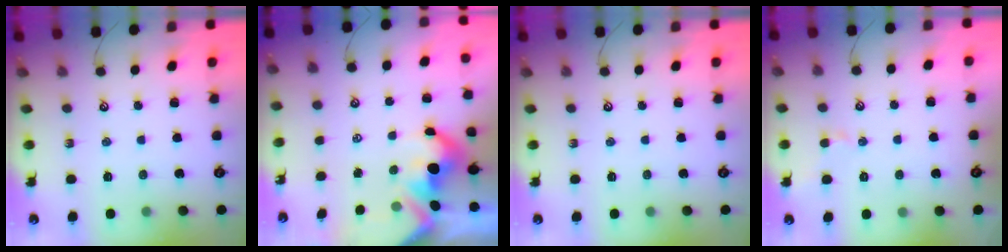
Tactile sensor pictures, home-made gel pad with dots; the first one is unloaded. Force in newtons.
{"total": 5.5, "press": 5.4, "slide": 1.2}
{"total": 0.0}
{"total": 0.5, "press": 0.5, "slide": 0.2}